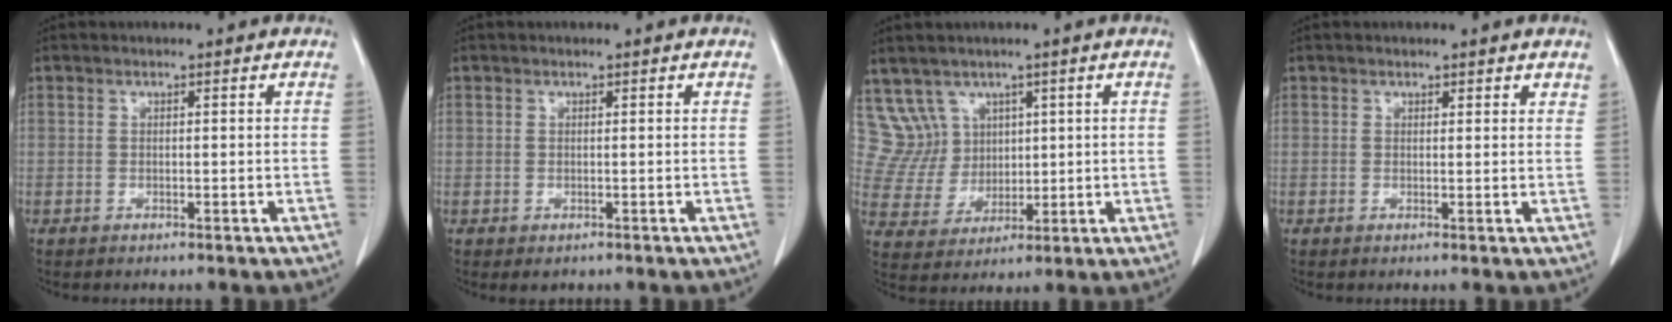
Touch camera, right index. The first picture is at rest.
{"total": 0.8, "force": [-0.2, 0.7, 0.3], "torque": [-0.004, 0.003, 0.001]}
{"total": 7.4, "force": [4.3, 6.0, -0.2], "torque": [0.002, 0.025, 0.098]}
{"total": 1.7, "force": [1.5, 0.7, 0.5], "torque": [0.001, 0.000, 0.013]}